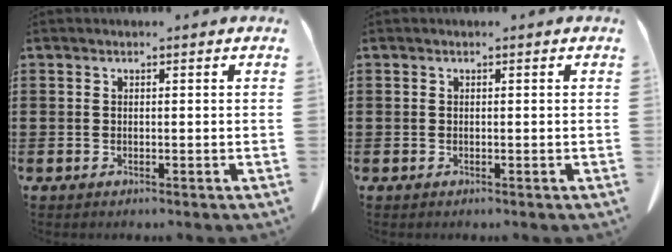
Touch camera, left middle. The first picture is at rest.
{"total": 0.0}